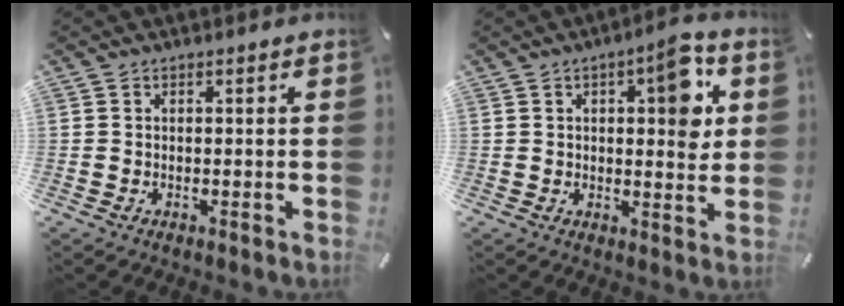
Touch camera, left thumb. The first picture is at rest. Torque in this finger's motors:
{"motor_torque": [0.23, 0.45, 0.44, 0.32, 0.10]}